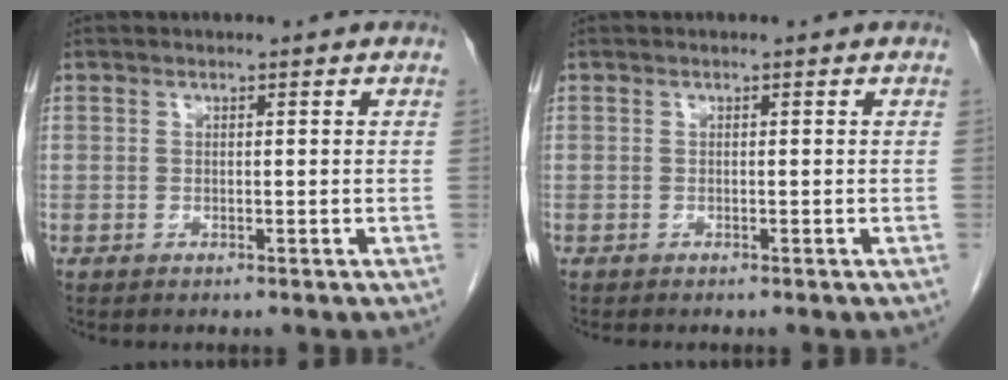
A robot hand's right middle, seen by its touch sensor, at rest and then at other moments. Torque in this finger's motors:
{"motor_torque": [-0.01, 0.02, -0.01, 0.00]}